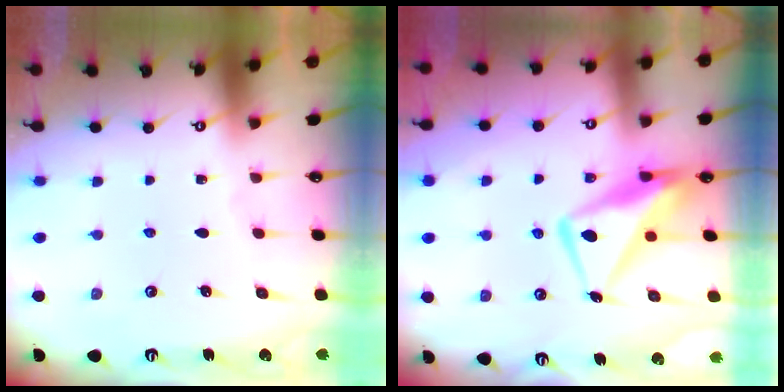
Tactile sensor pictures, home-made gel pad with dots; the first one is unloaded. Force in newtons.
{"total": 13.4, "press": 13.4, "slide": 1.1}